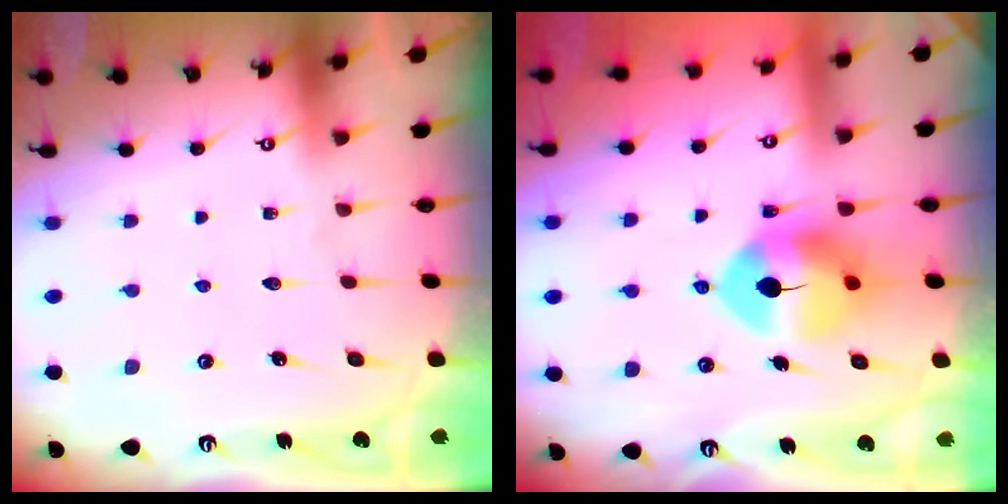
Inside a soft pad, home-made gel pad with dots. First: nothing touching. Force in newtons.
{"total": 10.2, "press": 10.0, "slide": 1.6}